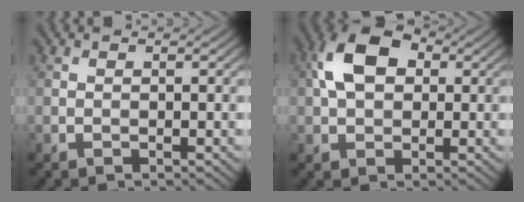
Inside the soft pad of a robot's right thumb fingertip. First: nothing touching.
{"total": 8.0, "force": [1.6, 5.3, 5.7], "torque": [-0.127, 0.019, 0.023]}